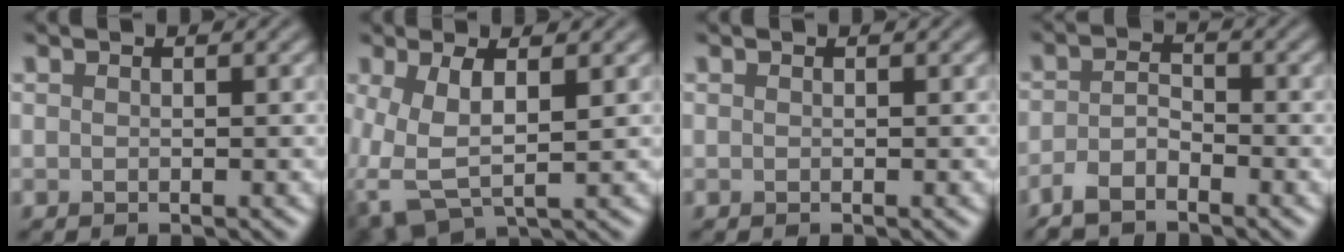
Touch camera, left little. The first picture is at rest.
{"total": 5.0, "force": [-0.1, 2.4, 4.4], "torque": [-0.107, -0.007, 0.003]}
{"total": 0.0}
{"total": 2.8, "force": [-2.0, 1.1, 1.6], "torque": [-0.036, 0.002, -0.046]}